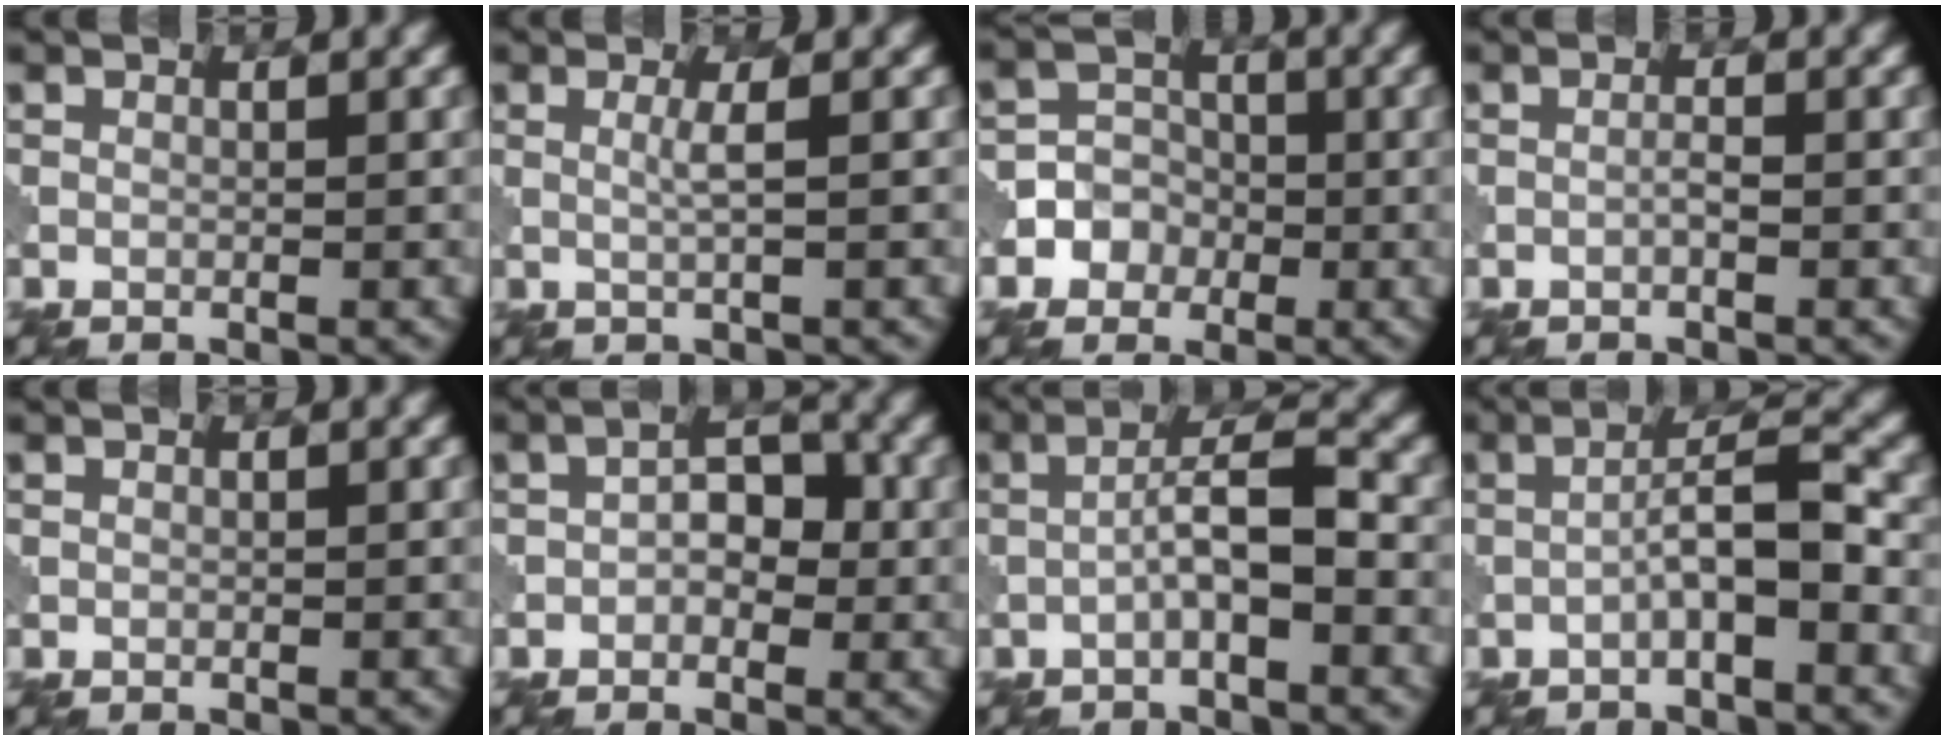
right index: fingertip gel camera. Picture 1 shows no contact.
{"total": 1.6, "force": [0.1, 0.2, 1.6], "torque": [-0.031, 0.003, -0.001]}
{"total": 4.2, "force": [-1.6, 3.8, 0.7], "torque": [0.011, 0.011, -0.047]}
{"total": 0.8, "force": [-0.4, 0.1, 0.7], "torque": [-0.014, 0.002, -0.008]}
{"total": 0.0}
{"total": 3.1, "force": [-0.4, 2.0, 2.4], "torque": [-0.034, 0.008, -0.014]}
{"total": 4.1, "force": [-1.1, 0.8, 3.8], "torque": [-0.066, 0.014, -0.027]}
{"total": 4.2, "force": [-1.4, 0.7, 3.9], "torque": [-0.067, 0.017, -0.031]}